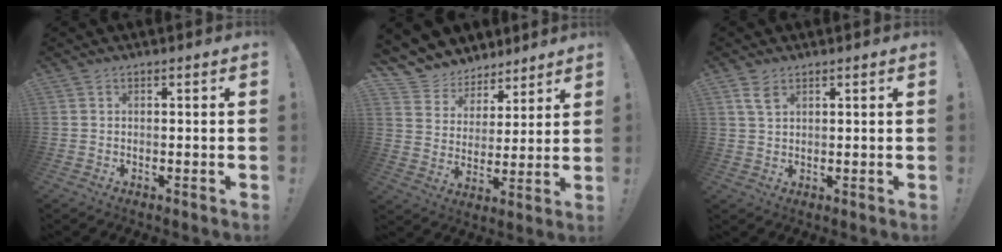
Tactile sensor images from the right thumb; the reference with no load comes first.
{"total": 9.2, "force": [6.8, 6.2, 1.0], "torque": [-0.028, -0.060, 0.134]}
{"total": 4.1, "force": [2.4, 2.0, 2.7], "torque": [-0.040, -0.011, 0.044]}